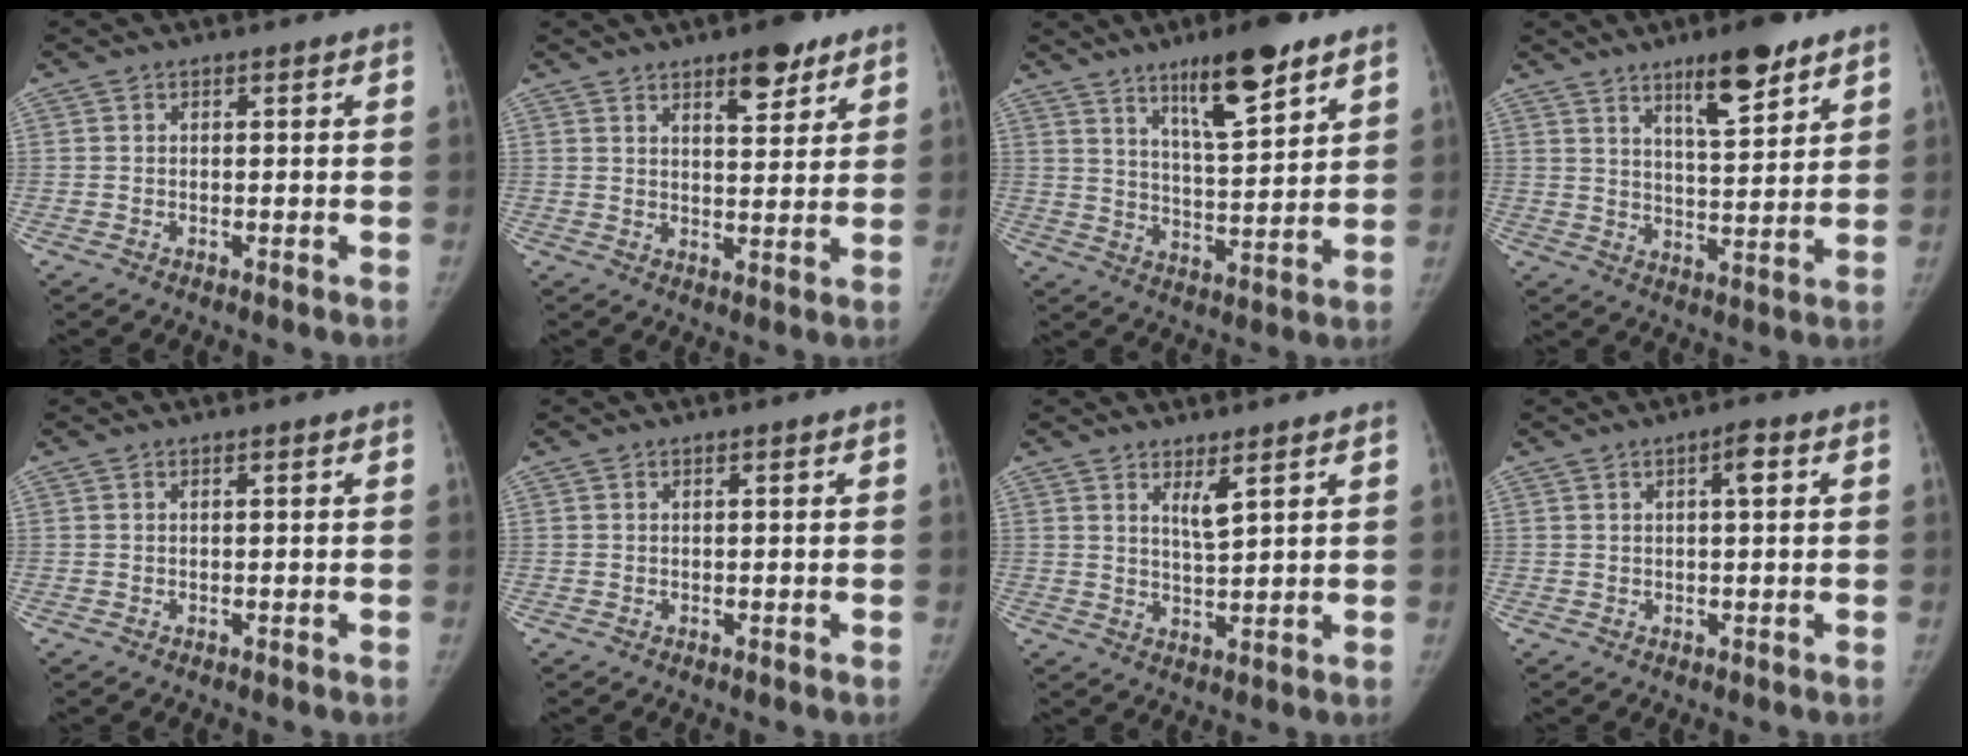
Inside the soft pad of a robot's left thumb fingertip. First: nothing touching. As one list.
[{"total": 7.4, "force": [4.9, 2.6, 4.9], "torque": [-0.052, -0.029, 0.070]}, {"total": 13.3, "force": [8.4, 2.9, 9.9], "torque": [-0.144, -0.050, 0.140]}, {"total": 11.0, "force": [7.1, 2.7, 7.9], "torque": [-0.107, -0.043, 0.114]}, {"total": 0.0}, {"total": 0.0}, {"total": 3.7, "force": [2.3, 0.6, 2.9], "torque": [-0.051, -0.026, 0.047]}, {"total": 2.7, "force": [0.9, 0.6, 2.4], "torque": [-0.037, 0.002, 0.012]}]